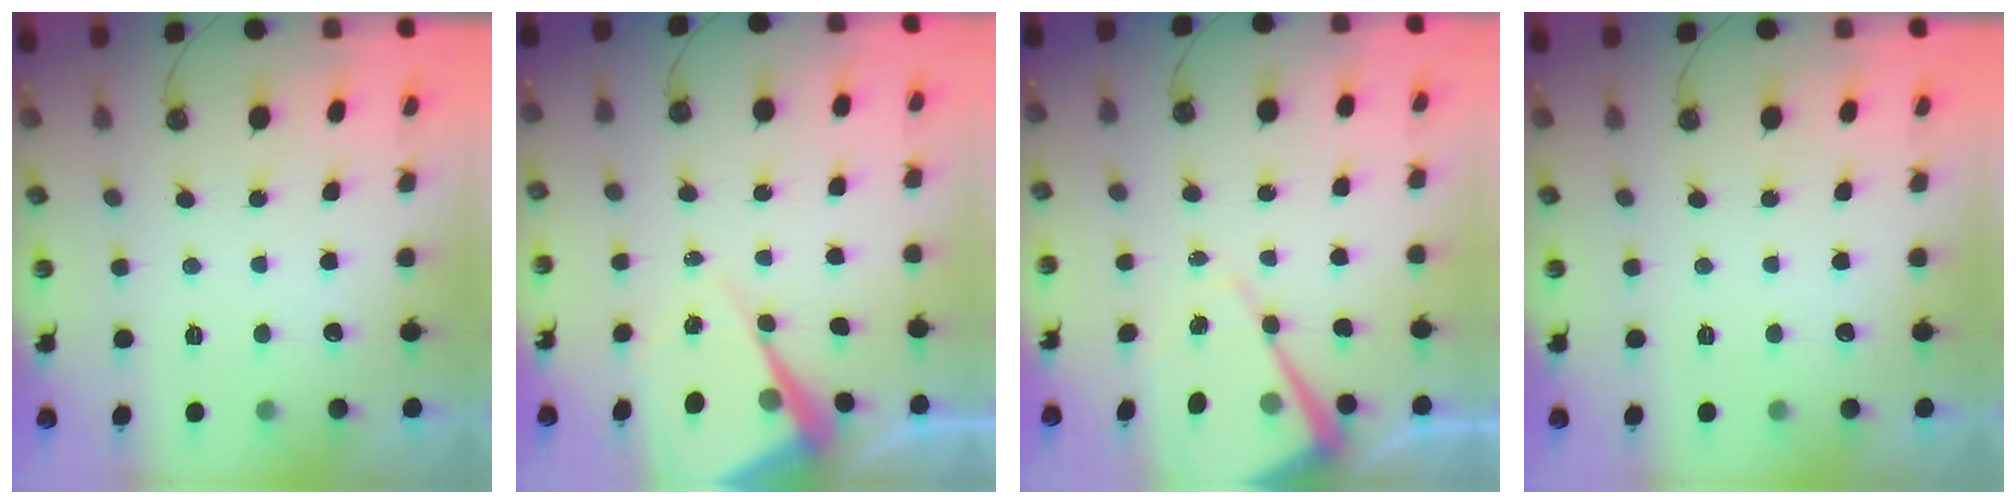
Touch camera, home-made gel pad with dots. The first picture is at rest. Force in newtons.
{"total": 8.3, "press": 8.3, "slide": 0.7}
{"total": 9.8, "press": 9.8, "slide": 0.7}
{"total": 0.0}